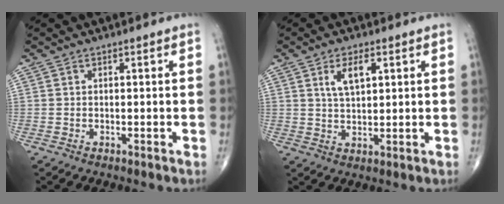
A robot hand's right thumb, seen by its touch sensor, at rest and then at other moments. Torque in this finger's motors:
{"motor_torque": [0.01, 0.02, 0.22, -0.01, 0.01]}